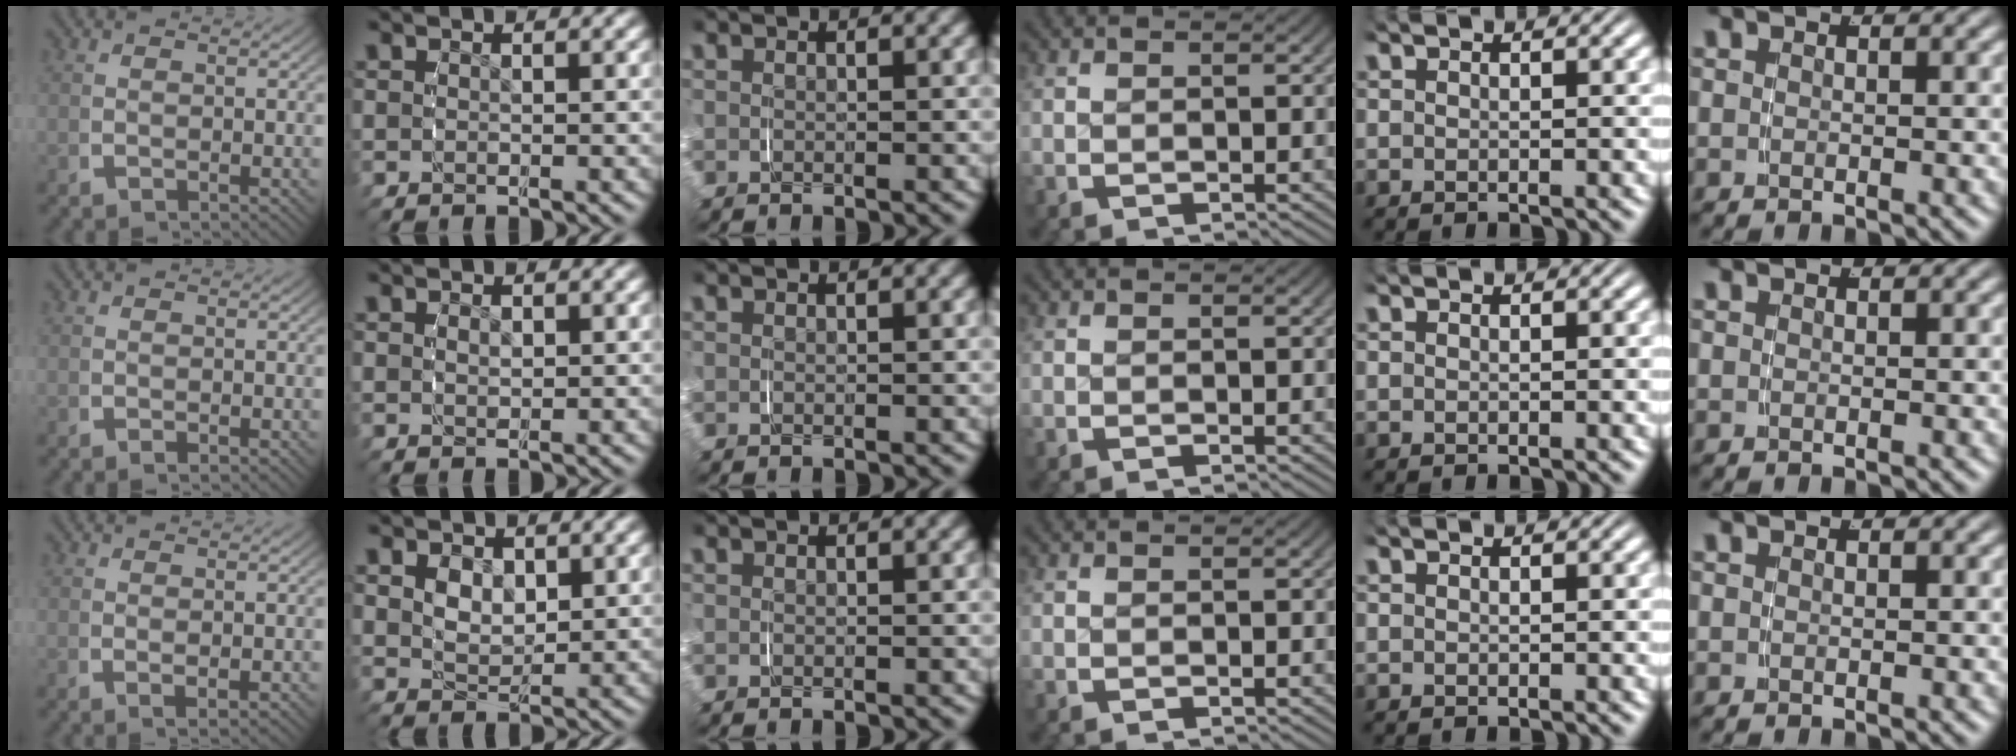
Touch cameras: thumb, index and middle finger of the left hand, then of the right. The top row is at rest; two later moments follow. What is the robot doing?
{"motion": "grasp_and_lifting", "object": "pen bag"}